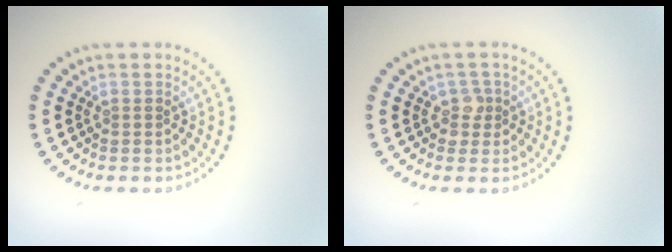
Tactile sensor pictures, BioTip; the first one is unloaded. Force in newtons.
{"total": 1.5, "press": 1.3, "slide": 0.8}